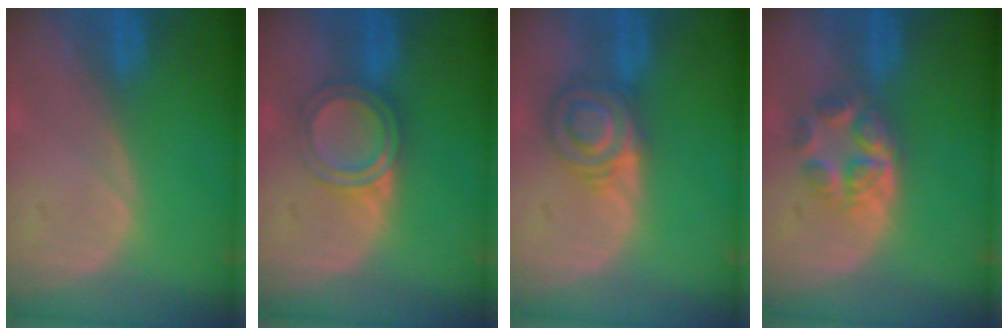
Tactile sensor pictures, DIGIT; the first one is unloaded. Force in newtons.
{"total": 4.7, "press": 4.5, "slide": 1.3}
{"total": 6.0, "press": 6.0, "slide": 0.9}
{"total": 5.2, "press": 5.0, "slide": 1.4}